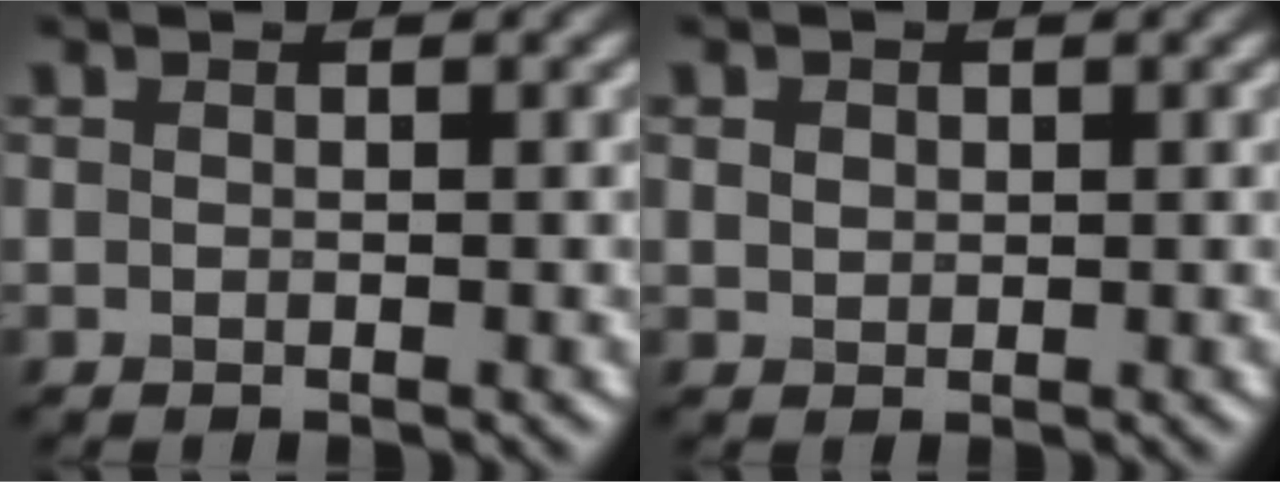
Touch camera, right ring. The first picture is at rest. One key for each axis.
{"total": 1.0, "fx": 0.4, "fy": 0.8, "fz": 0.4, "tx": -0.007, "ty": -0.002, "tz": 0.008}